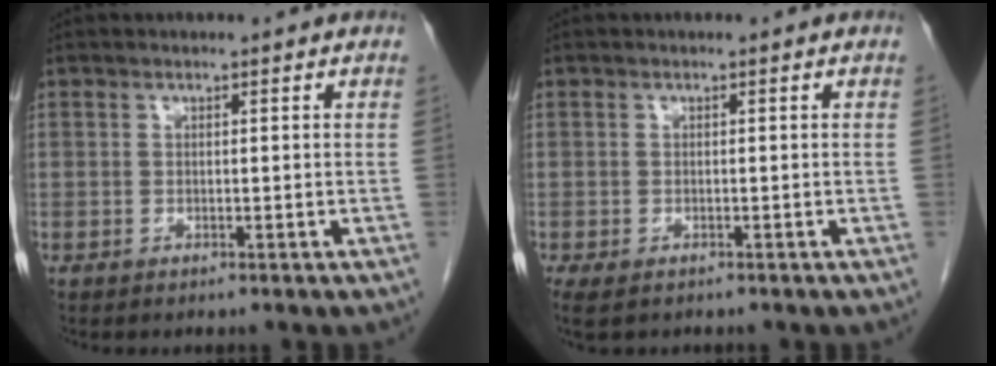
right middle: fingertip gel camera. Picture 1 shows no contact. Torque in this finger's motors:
{"motor_torque": [0.47, -0.03, 0.17, 0.04]}